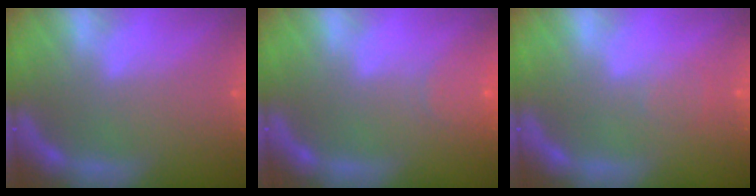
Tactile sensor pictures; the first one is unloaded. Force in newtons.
{"total": 3.0}
{"total": 1.5}